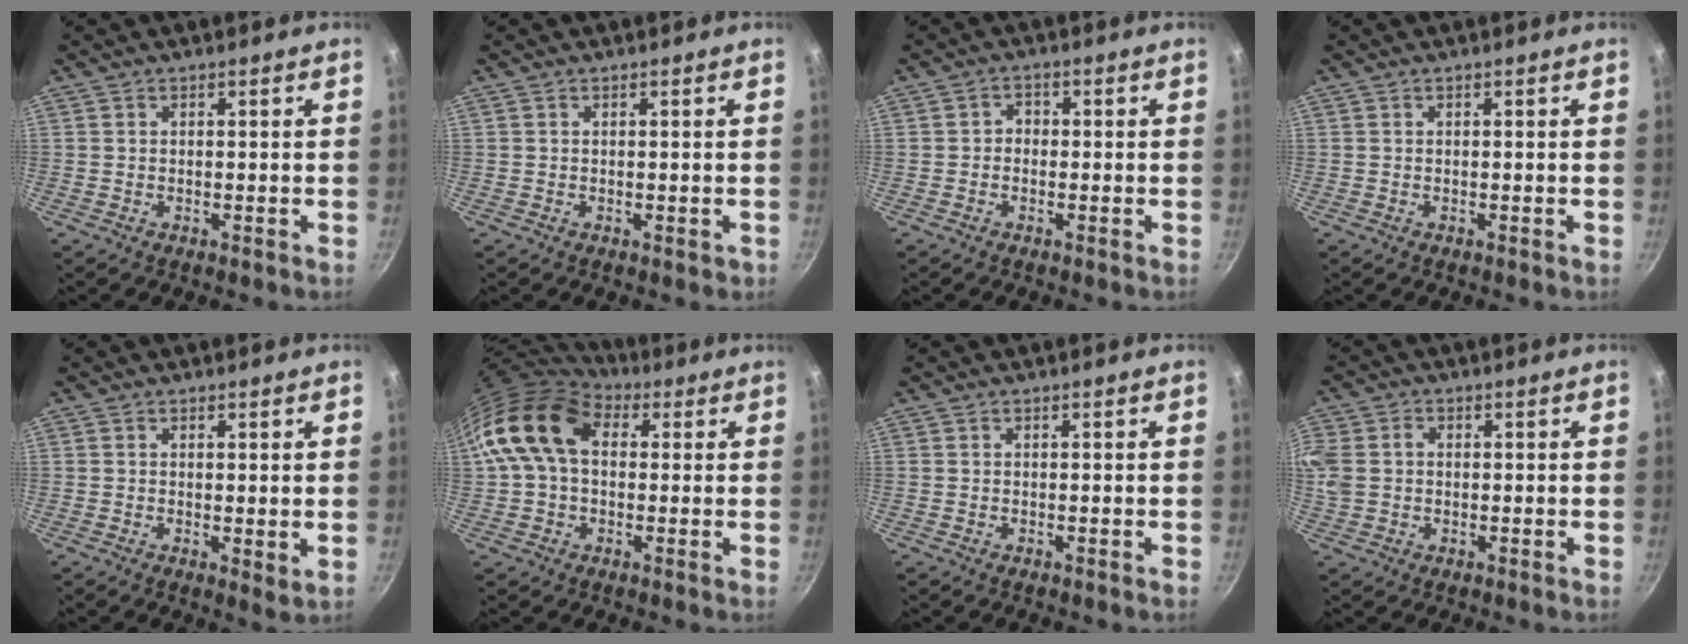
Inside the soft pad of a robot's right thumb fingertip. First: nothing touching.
{"total": 0.6, "force": [-0.1, 0.2, 0.5], "torque": [-0.003, 0.000, -0.001]}
{"total": 1.9, "force": [-0.5, 1.7, 0.9], "torque": [-0.005, 0.009, -0.012]}
{"total": 0.0}
{"total": 2.5, "force": [0.7, 1.0, 2.2], "torque": [-0.033, -0.007, 0.010]}
{"total": 14.6, "force": [3.1, 10.0, 10.2], "torque": [-0.167, 0.019, 0.038]}
{"total": 0.0}
{"total": 10.5, "force": [1.1, 8.7, 5.7], "torque": [-0.145, 0.021, 0.016]}